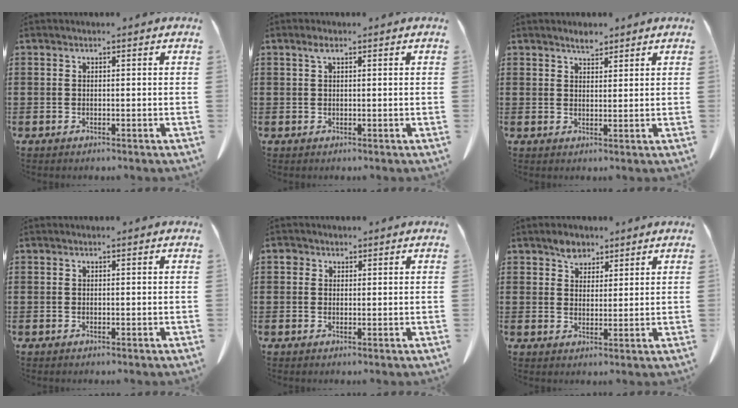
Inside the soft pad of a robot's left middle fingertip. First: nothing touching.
{"total": 1.4, "force": [0.6, 0.5, 1.1], "torque": [-0.024, 0.002, 0.011]}
{"total": 2.4, "force": [2.2, 0.7, 0.8], "torque": [-0.019, 0.000, 0.042]}
{"total": 0.0}
{"total": 1.4, "force": [0.8, 1.1, 0.3], "torque": [-0.003, -0.001, 0.015]}
{"total": 3.7, "force": [2.9, 2.1, 0.9], "torque": [-0.019, 0.003, 0.055]}